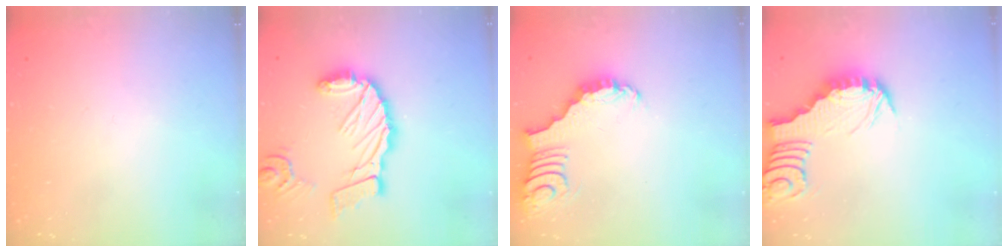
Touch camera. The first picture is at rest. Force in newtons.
{"total": 17.2, "press": 17.0, "slide": 2.1}
{"total": 3.3, "press": 3.3, "slide": 0.4}
{"total": 3.1, "press": 3.1, "slide": 0.4}